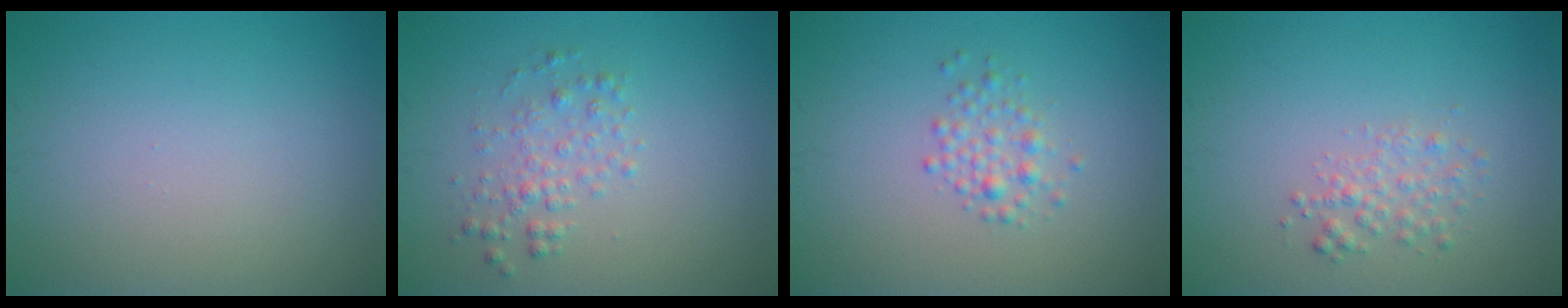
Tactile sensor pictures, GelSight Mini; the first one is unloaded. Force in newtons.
{"total": 2.0, "press": 2.0, "slide": 0.0}
{"total": 1.7, "press": 1.7, "slide": 0.0}
{"total": 1.7, "press": 1.7, "slide": 0.1}